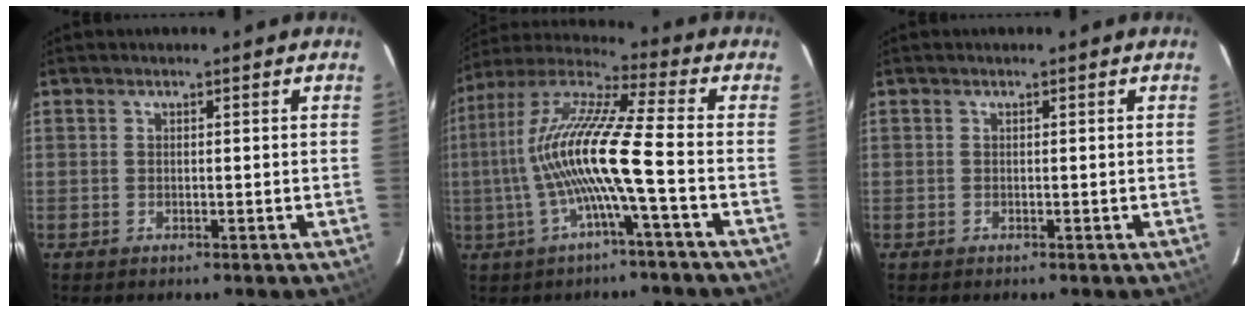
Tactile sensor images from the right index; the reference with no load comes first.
{"total": 14.6, "force": [-3.2, -0.3, 14.3], "torque": [-0.270, 0.002, -0.063]}
{"total": 0.0}